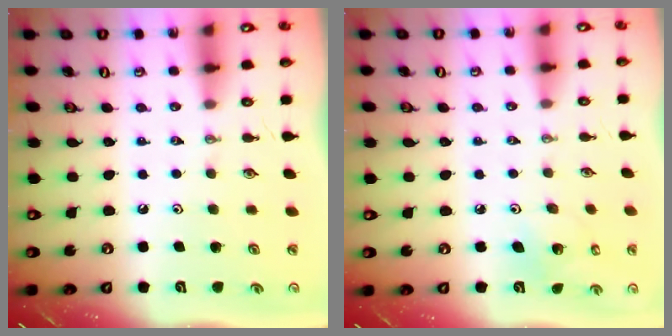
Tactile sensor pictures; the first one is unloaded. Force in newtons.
{"total": 4.1, "press": 4.1, "slide": 0.3}